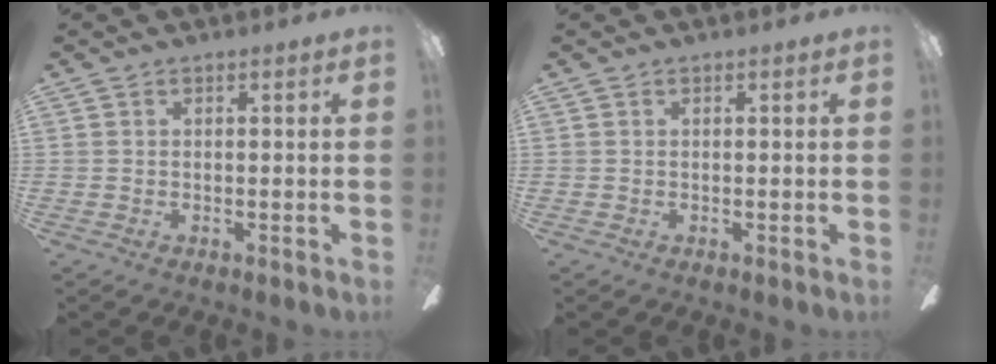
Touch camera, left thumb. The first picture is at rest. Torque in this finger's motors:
{"motor_torque": [0.00, 0.00, -0.03, -0.03, 0.00]}